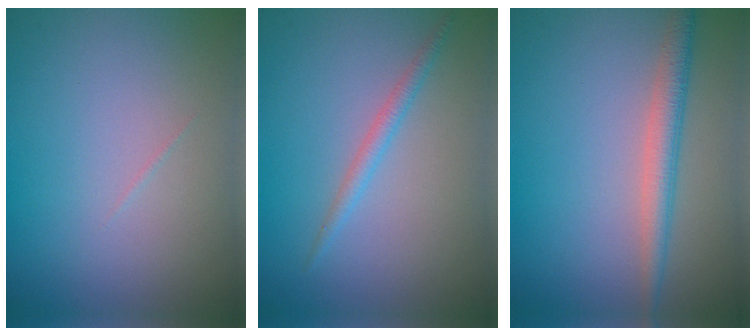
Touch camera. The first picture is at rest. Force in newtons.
{"total": 1.4, "press": 1.4, "slide": 0.1}
{"total": 2.7, "press": 2.7, "slide": 0.1}